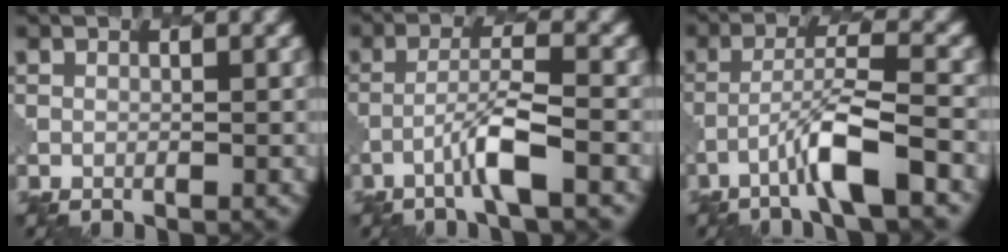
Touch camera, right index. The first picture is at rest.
{"total": 3.5, "force": [-1.7, 0.1, 3.1], "torque": [-0.059, 0.012, -0.040]}
{"total": 5.0, "force": [-2.8, 0.5, 4.1], "torque": [-0.075, 0.009, -0.053]}